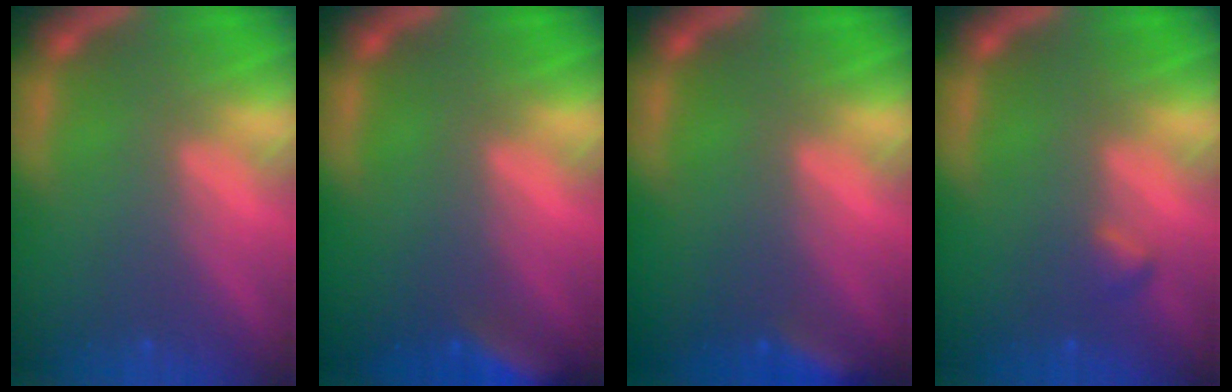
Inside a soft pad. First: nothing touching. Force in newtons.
{"total": 4.4}
{"total": 2.9}
{"total": 0.9}